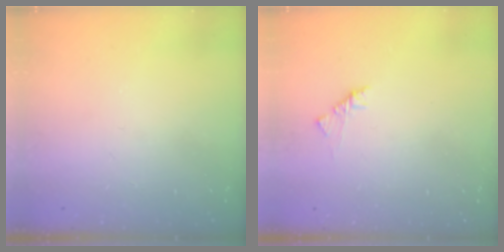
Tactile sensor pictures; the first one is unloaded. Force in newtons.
{"total": 1.7, "press": 1.6, "slide": 0.5}